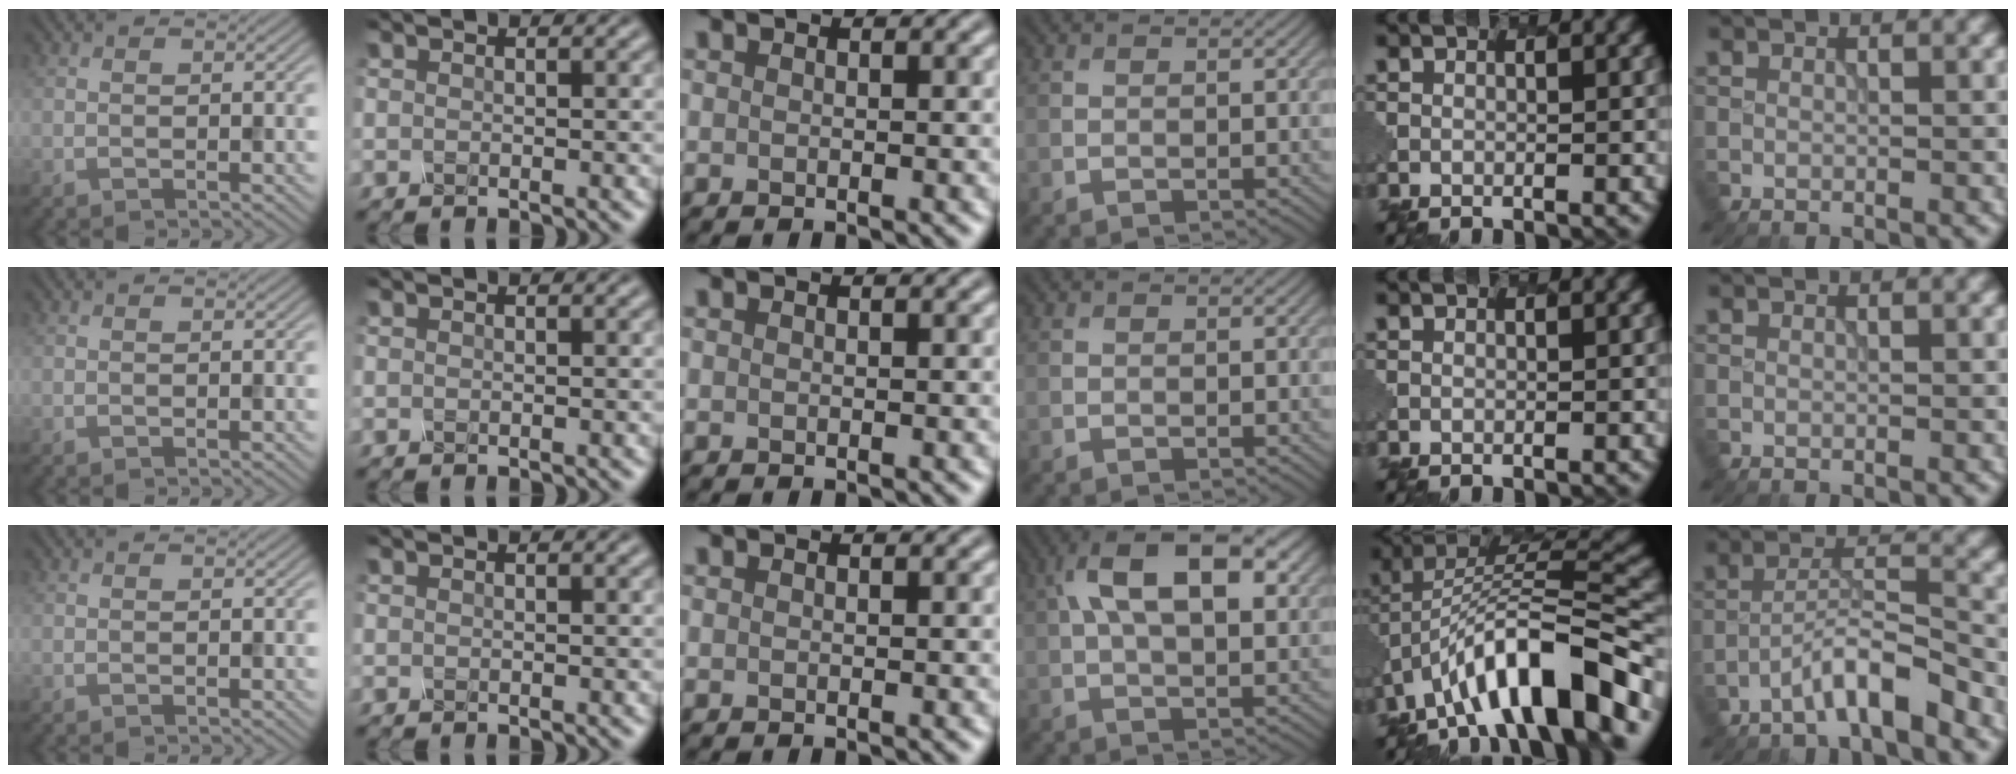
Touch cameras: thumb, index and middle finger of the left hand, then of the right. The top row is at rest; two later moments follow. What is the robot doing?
{"motion": "shake", "object": "salt shaker"}